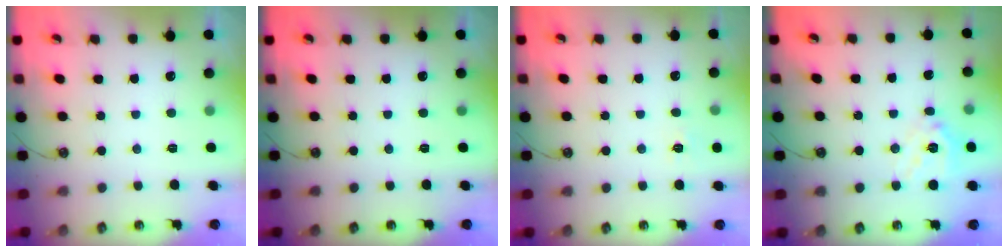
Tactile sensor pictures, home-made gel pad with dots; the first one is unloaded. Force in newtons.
{"total": 0.0}
{"total": 5.1, "press": 5.0, "slide": 0.6}
{"total": 14.2, "press": 14.1, "slide": 2.1}